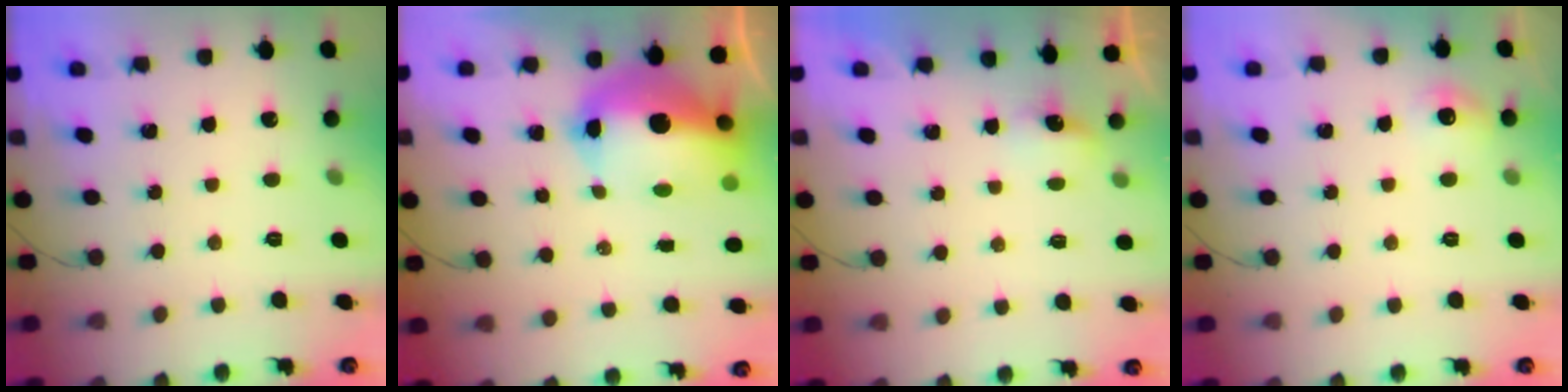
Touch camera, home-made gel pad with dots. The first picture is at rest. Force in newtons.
{"total": 16.0, "press": 15.5, "slide": 3.6}
{"total": 2.7, "press": 2.6, "slide": 0.6}
{"total": 5.3, "press": 5.0, "slide": 1.7}